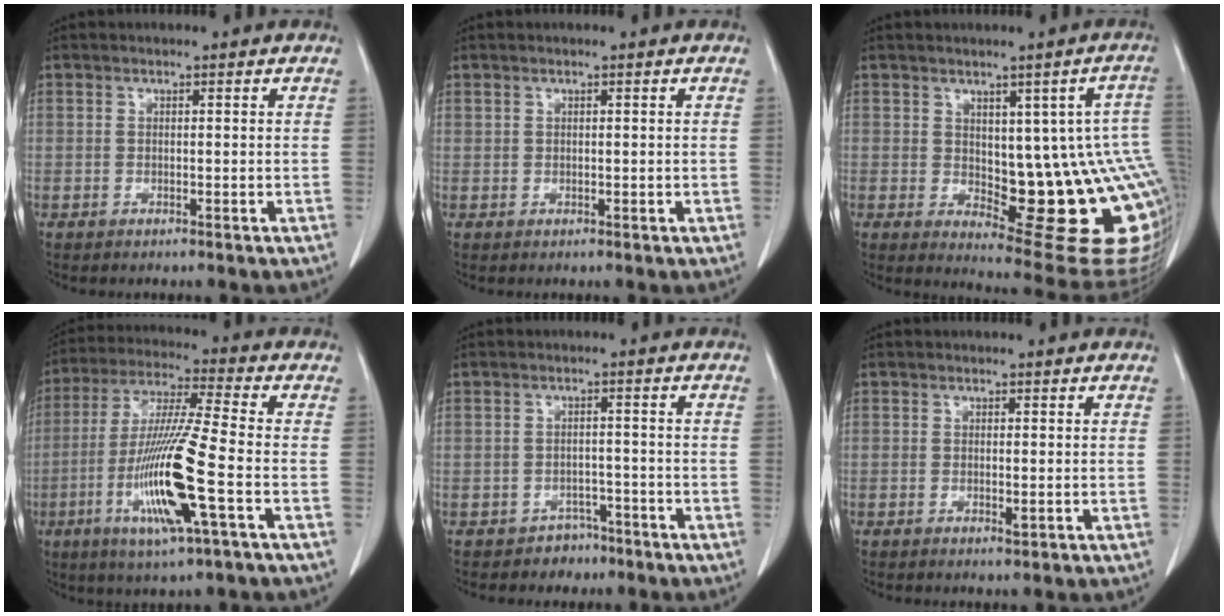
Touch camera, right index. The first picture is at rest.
{"total": 0.5, "force": [0.3, 0.3, 0.2], "torque": [0.000, 0.001, 0.007]}
{"total": 18.6, "force": [-1.1, 6.4, 17.5], "torque": [-0.141, 0.009, 0.006]}
{"total": 15.4, "force": [-4.7, 0.1, 14.7], "torque": [-0.301, -0.020, -0.091]}
{"total": 3.3, "force": [-2.2, 2.4, 0.0], "torque": [0.001, 0.015, -0.030]}
{"total": 1.0, "force": [-0.2, 0.4, 1.0], "torque": [-0.014, -0.004, -0.003]}